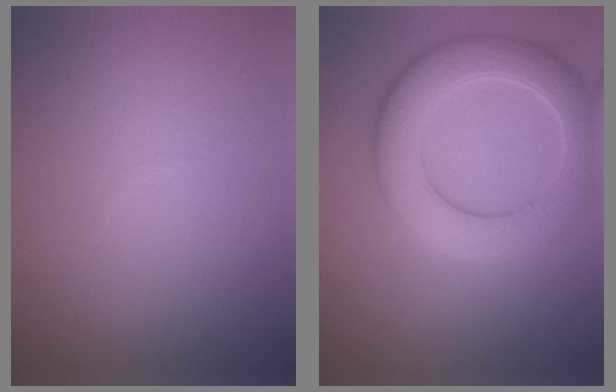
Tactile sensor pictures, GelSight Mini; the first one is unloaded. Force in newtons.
{"total": 6.6, "press": 6.6, "slide": 0.4}